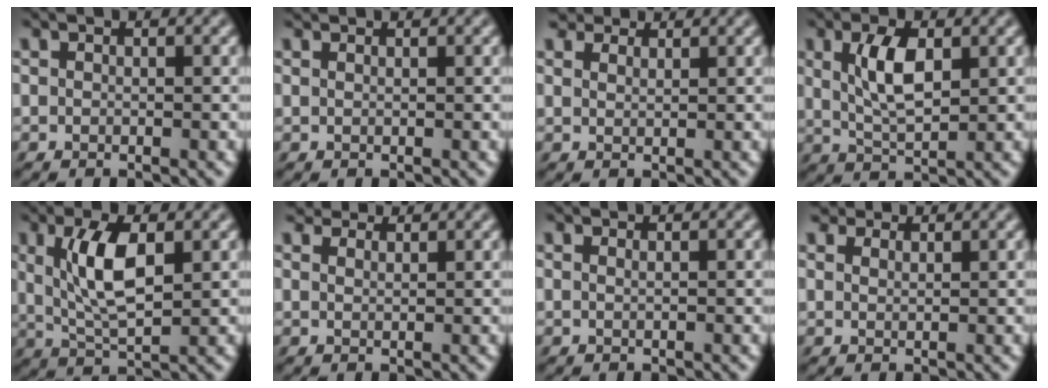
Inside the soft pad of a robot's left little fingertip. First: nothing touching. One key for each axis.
{"total": 0.8, "fx": 0.7, "fy": -0.3, "fz": 0.0, "tx": -0.003, "ty": 0.005, "tz": 0.013}
{"total": 3.4, "fx": 2.7, "fy": 1.7, "fz": 1.3, "tx": -0.069, "ty": 0.001, "tz": 0.053}
{"total": 3.5, "fx": 0.8, "fy": 0.7, "fz": 3.4, "tx": -0.068, "ty": 0.003, "tz": 0.012}
{"total": 4.8, "fx": 1.1, "fy": 0.8, "fz": 4.6, "tx": -0.088, "ty": 0.004, "tz": 0.016}
{"total": 2.7, "fx": 2.5, "fy": 0.9, "fz": 0.7, "tx": -0.043, "ty": -0.008, "tz": 0.051}
{"total": 0.7, "fx": 0.4, "fy": -0.6, "fz": 0.0, "tx": -0.002, "ty": 0.000, "tz": 0.005}
{"total": 3.0, "fx": 2.4, "fy": 1.5, "fz": 1.2, "tx": -0.062, "ty": 0.001, "tz": 0.048}